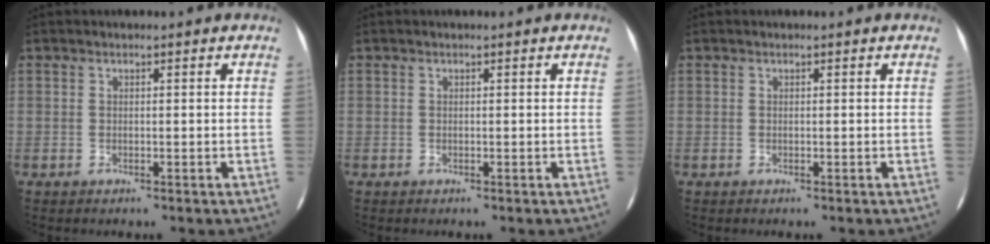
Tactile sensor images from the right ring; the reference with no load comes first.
{"total": 0.0}
{"total": 0.0}